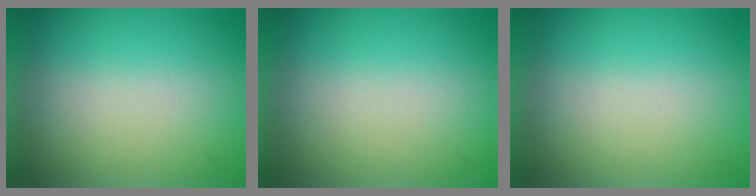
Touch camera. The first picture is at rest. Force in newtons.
{"total": 1.2}
{"total": 0.0}